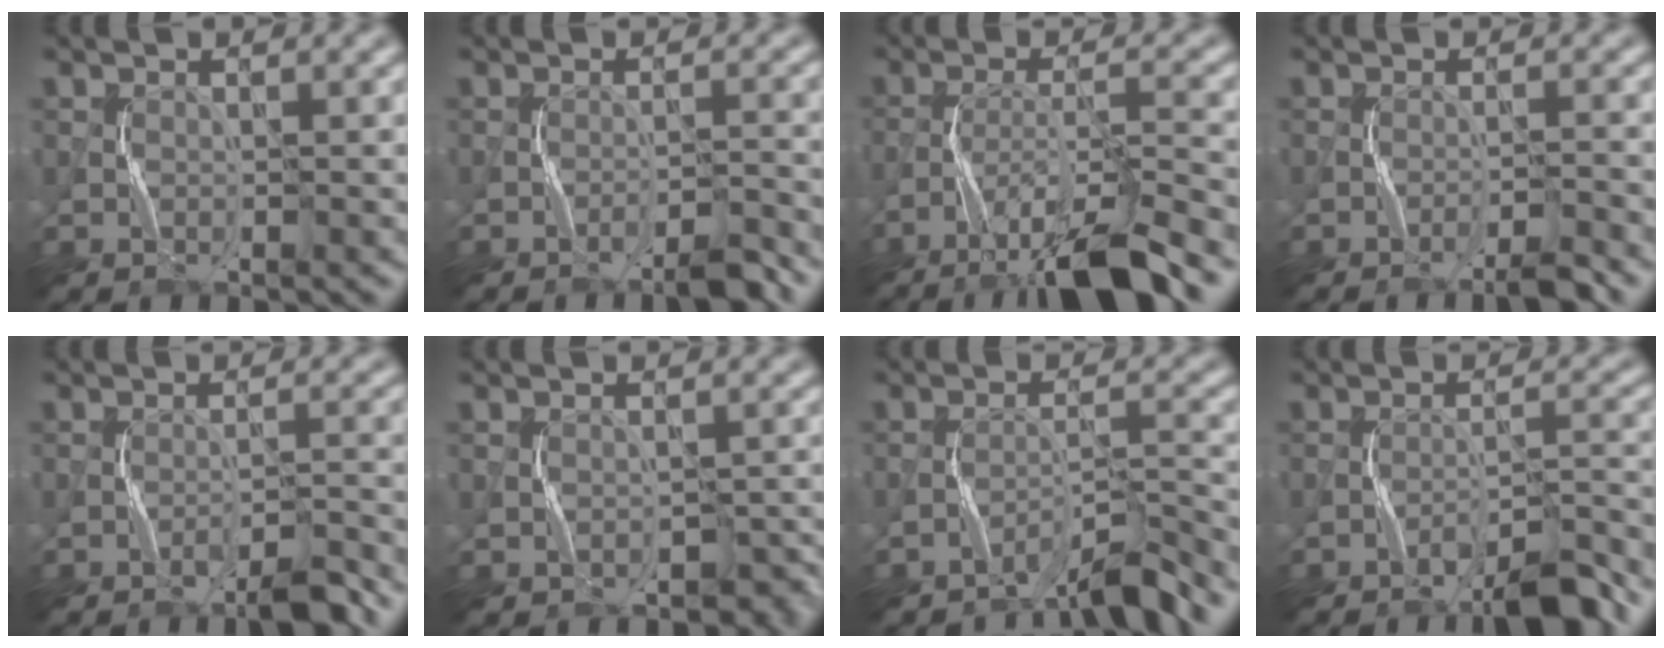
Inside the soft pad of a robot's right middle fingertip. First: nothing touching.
{"total": 2.7, "force": [-2.2, 0.0, 1.6], "torque": [-0.025, 0.010, -0.041]}
{"total": 8.8, "force": [-6.1, 1.1, 6.2], "torque": [-0.103, 0.010, -0.106]}
{"total": 2.3, "force": [-1.9, -0.1, 1.3], "torque": [-0.020, 0.007, -0.037]}
{"total": 3.7, "force": [-2.9, 0.2, 2.3], "torque": [-0.034, 0.011, -0.050]}
{"total": 2.5, "force": [-1.9, 1.5, 0.8], "torque": [-0.003, 0.000, -0.019]}
{"total": 4.5, "force": [-4.2, 0.1, 1.7], "torque": [-0.025, 0.010, -0.075]}
{"total": 5.7, "force": [-4.5, 0.7, 3.4], "torque": [-0.046, 0.016, -0.071]}